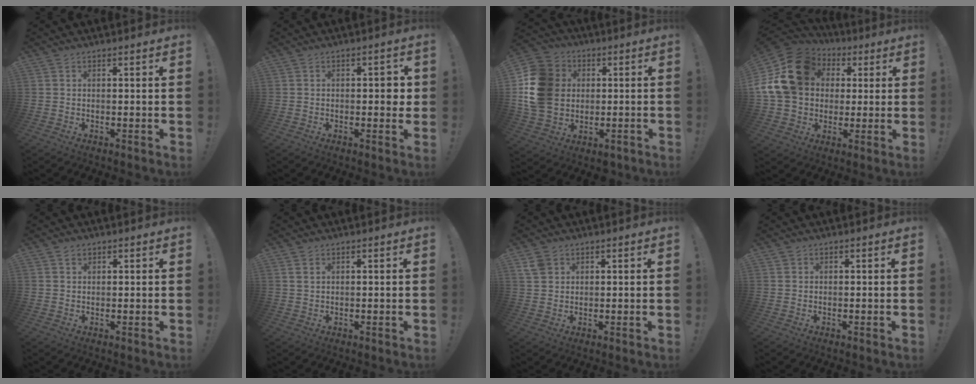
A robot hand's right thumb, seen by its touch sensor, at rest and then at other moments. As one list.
[{"total": 2.8, "force": [-0.1, 1.7, 2.2], "torque": [-0.021, 0.004, -0.006]}, {"total": 19.1, "force": [0.7, 16.1, 10.3], "torque": [-0.190, 0.016, 0.028]}, {"total": 21.4, "force": [5.0, 17.2, 11.6], "torque": [-0.199, -0.016, 0.116]}, {"total": 1.3, "force": [1.0, 0.7, 0.4], "torque": [-0.003, -0.003, 0.018]}, {"total": 1.5, "force": [0.9, 0.7, 1.0], "torque": [-0.014, -0.001, 0.015]}, {"total": 4.1, "force": [2.4, 2.9, 1.7], "torque": [-0.030, -0.005, 0.048]}, {"total": 0.7, "force": [0.5, 0.5, 0.0], "torque": [0.004, -0.002, 0.008]}]